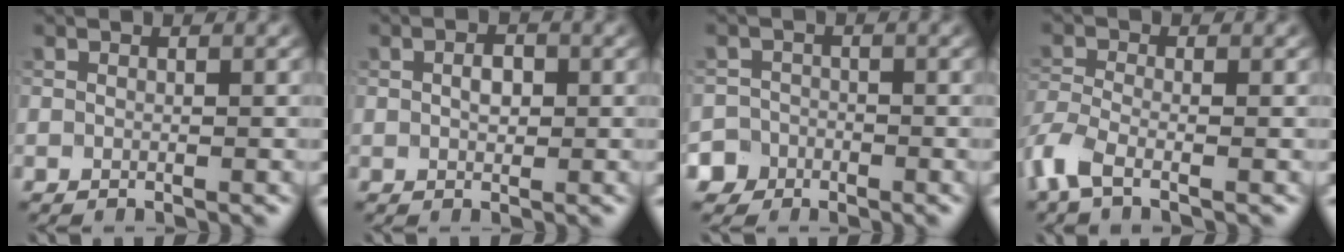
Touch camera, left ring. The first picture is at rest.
{"total": 1.5, "force": [0.0, 1.0, 1.2], "torque": [-0.021, 0.002, -0.002]}
{"total": 4.6, "force": [-3.2, 3.3, 0.1], "torque": [0.017, -0.009, -0.059]}
{"total": 3.4, "force": [-2.4, 1.0, 2.2], "torque": [-0.059, -0.011, -0.065]}